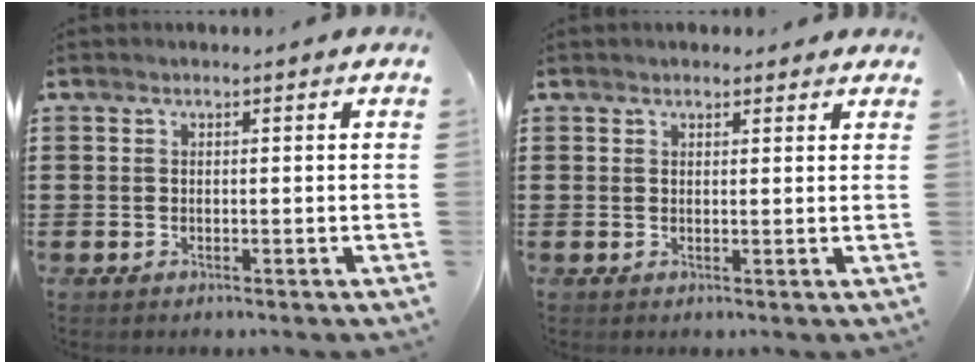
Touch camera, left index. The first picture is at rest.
{"total": 1.6, "force": [1.4, 0.6, 0.2], "torque": [-0.006, 0.005, 0.028]}